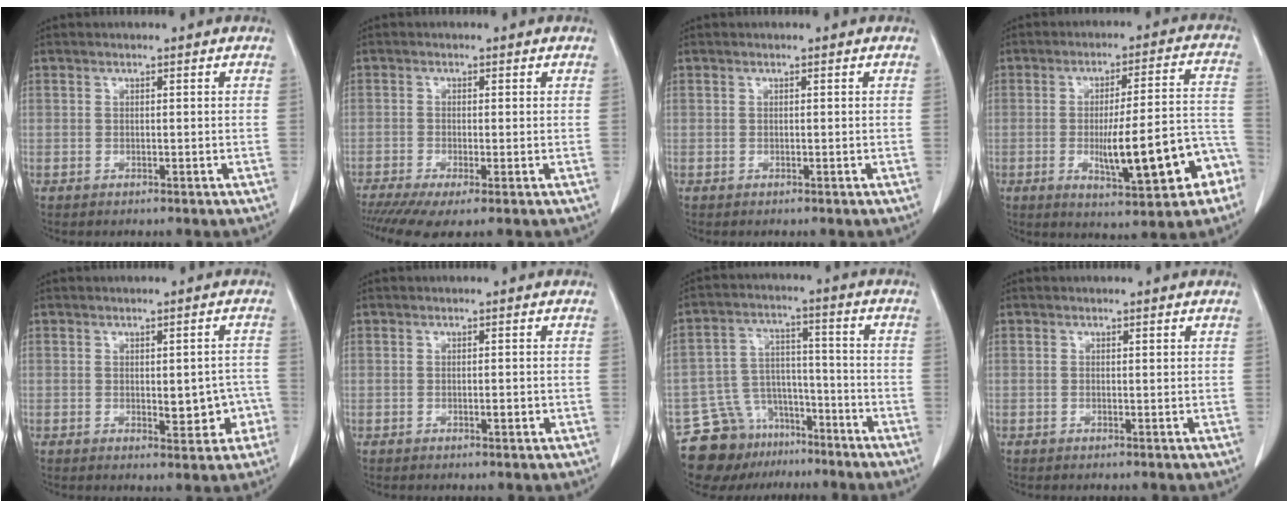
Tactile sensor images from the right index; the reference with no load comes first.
{"total": 6.3, "force": [-3.9, 1.1, 4.8], "torque": [-0.081, -0.013, -0.069]}
{"total": 0.0}
{"total": 14.8, "force": [-4.9, 2.7, 13.7], "torque": [-0.192, 0.015, -0.060]}
{"total": 5.4, "force": [-1.3, 2.5, 4.6], "torque": [-0.046, 0.008, -0.008]}
{"total": 1.1, "force": [-0.3, 0.3, 1.0], "torque": [-0.017, 0.001, -0.003]}
{"total": 11.6, "force": [-9.1, 6.8, 2.5], "torque": [-0.045, 0.044, -0.147]}
{"total": 0.0}